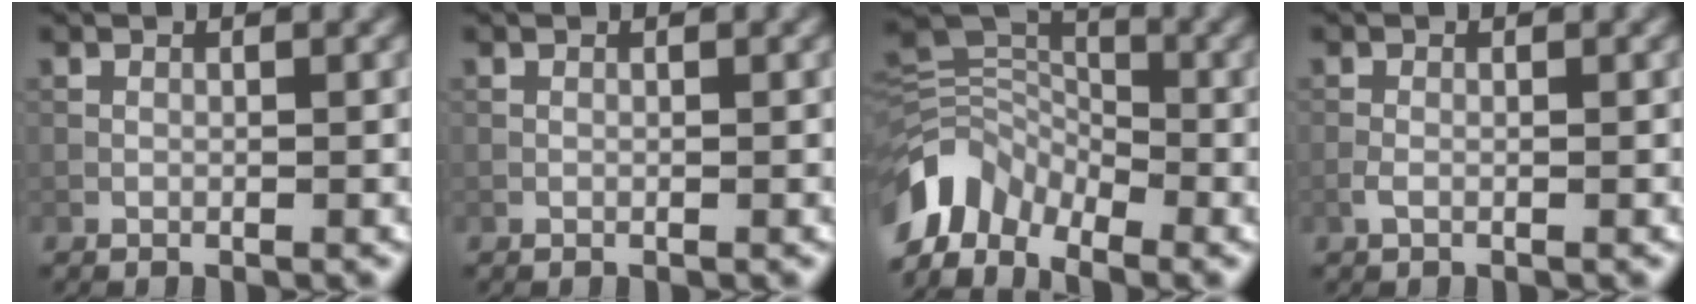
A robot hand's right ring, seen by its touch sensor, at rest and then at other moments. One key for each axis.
{"total": 0.0}
{"total": 7.0, "fx": -4.9, "fy": 4.0, "fz": 3.2, "tx": -0.062, "ty": -0.004, "tz": -0.106}
{"total": 0.9, "fx": -0.4, "fy": 0.4, "fz": 0.7, "tx": -0.019, "ty": 0.000, "tz": -0.010}